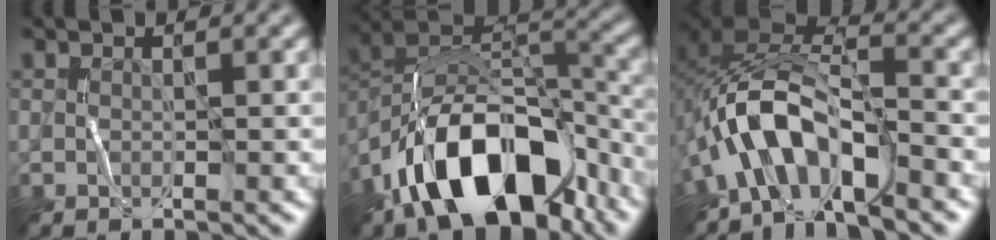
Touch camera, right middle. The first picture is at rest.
{"total": 13.2, "force": [-7.8, 6.6, 8.3], "torque": [-0.139, 0.006, -0.145]}
{"total": 7.9, "force": [-3.9, 3.6, 5.9], "torque": [-0.106, 0.023, -0.081]}